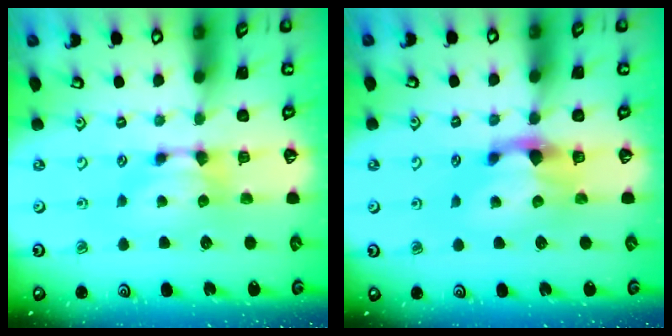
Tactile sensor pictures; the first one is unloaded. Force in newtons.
{"total": 2.2, "press": 1.8, "slide": 1.3}